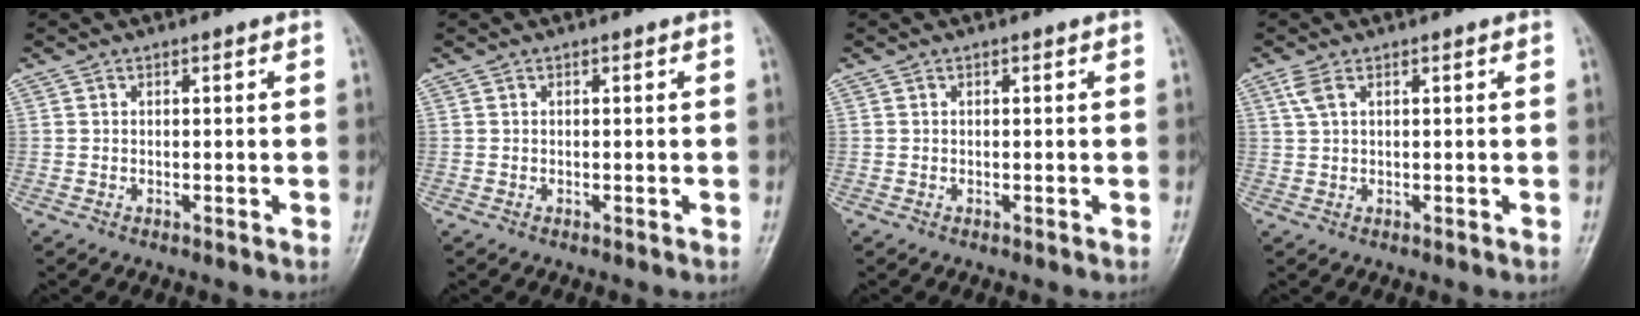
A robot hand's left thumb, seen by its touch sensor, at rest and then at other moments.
{"total": 0.0}
{"total": 0.0}
{"total": 2.3, "force": [1.1, 0.9, 1.8], "torque": [-0.049, 0.011, 0.029]}